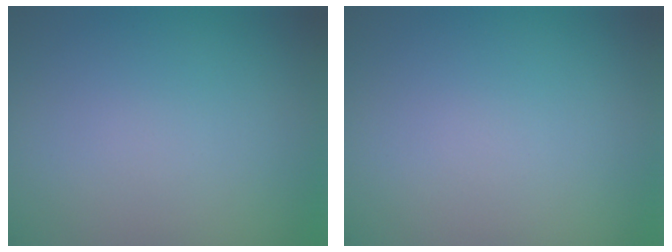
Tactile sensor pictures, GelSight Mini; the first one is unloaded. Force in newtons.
{"total": 0.0}